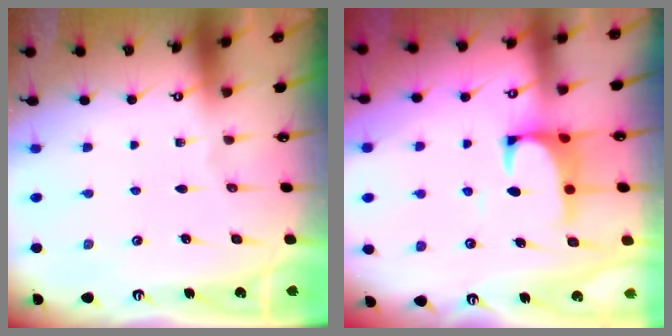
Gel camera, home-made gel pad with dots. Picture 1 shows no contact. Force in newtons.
{"total": 1.9, "press": 1.7, "slide": 0.8}